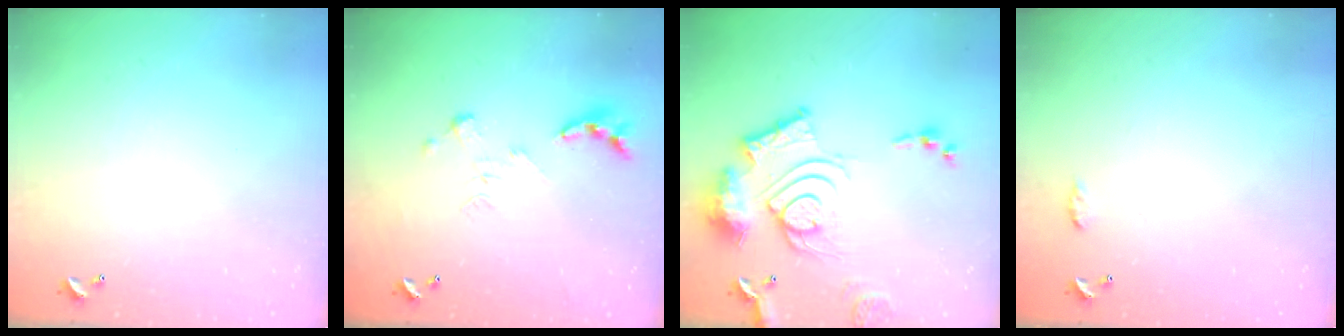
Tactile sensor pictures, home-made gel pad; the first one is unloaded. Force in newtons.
{"total": 0.0}
{"total": 20.1, "press": 20.0, "slide": 1.9}
{"total": 4.7, "press": 4.7, "slide": 0.6}